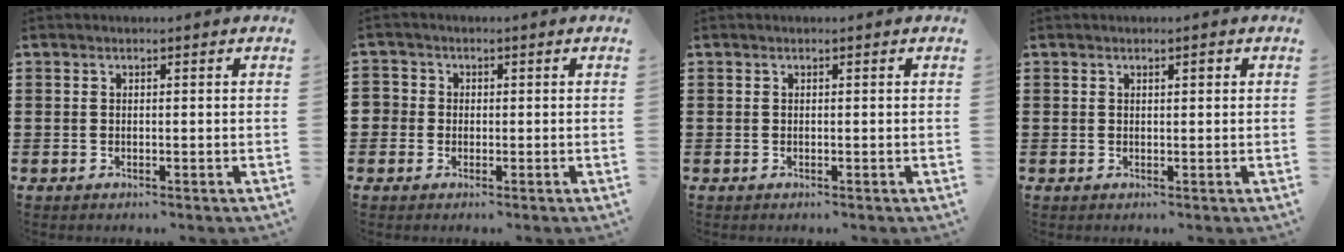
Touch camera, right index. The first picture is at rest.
{"total": 1.9, "force": [-0.3, 1.8, 0.2], "torque": [-0.013, 0.008, -0.009]}
{"total": 0.0}
{"total": 0.8, "force": [0.4, 0.2, 0.7], "torque": [-0.013, 0.003, 0.006]}